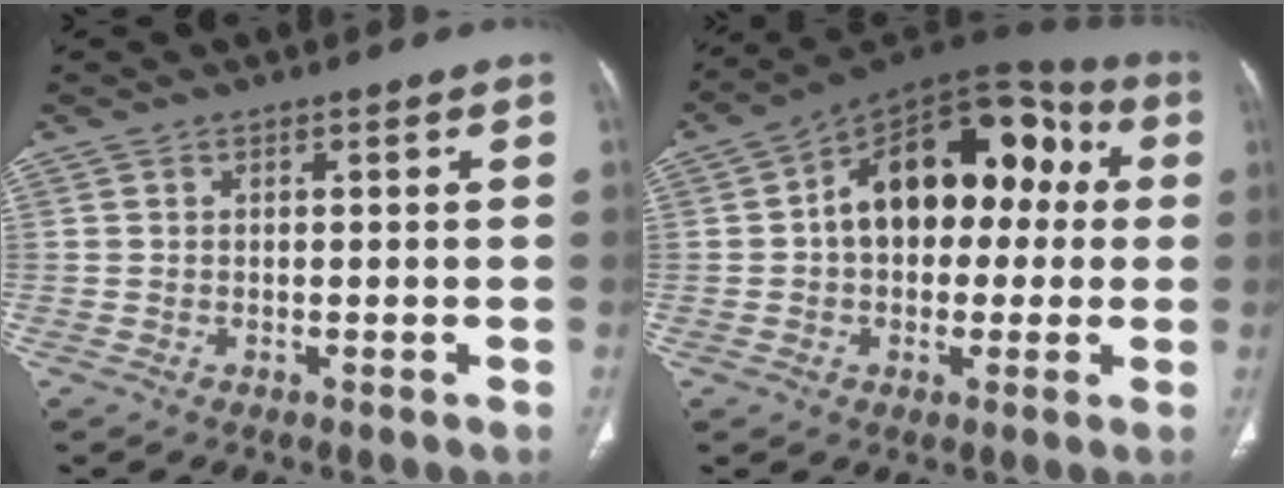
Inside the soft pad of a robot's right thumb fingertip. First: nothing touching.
{"total": 19.7, "force": [2.3, 12.6, 14.9], "torque": [-0.178, 0.049, 0.027]}